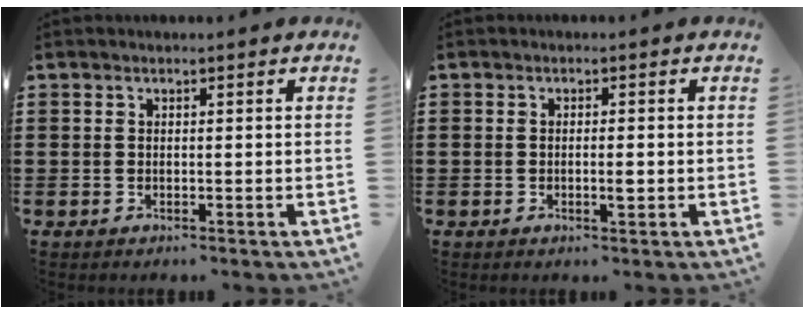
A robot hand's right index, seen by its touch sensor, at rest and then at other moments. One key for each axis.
{"total": 1.7, "fx": -0.5, "fy": 0.4, "fz": 1.6, "tx": -0.028, "ty": 0.000, "tz": -0.008}